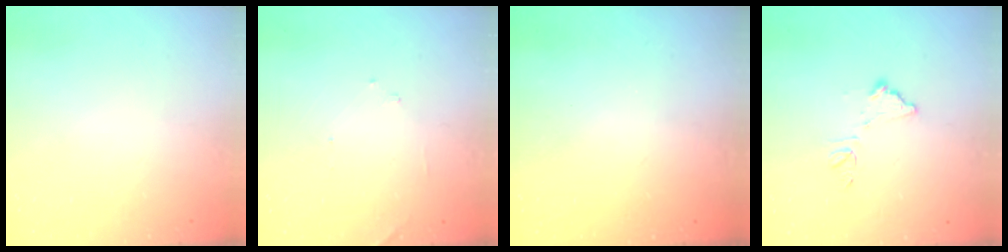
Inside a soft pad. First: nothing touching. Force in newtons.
{"total": 6.9, "press": 6.9, "slide": 0.3}
{"total": 3.3, "press": 3.3, "slide": 0.1}
{"total": 9.4, "press": 9.4, "slide": 0.4}